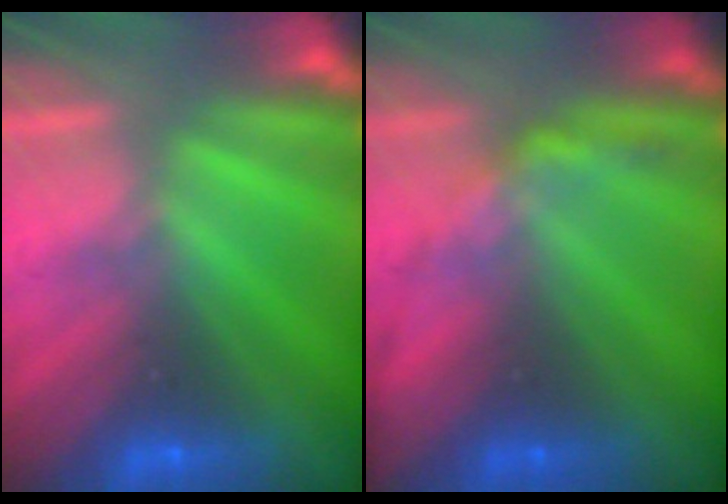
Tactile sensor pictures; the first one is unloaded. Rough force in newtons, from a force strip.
{"total": 2.4}